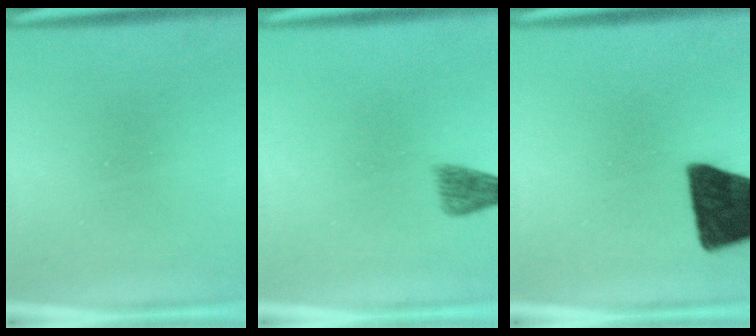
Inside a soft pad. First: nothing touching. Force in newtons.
{"total": 2.1}
{"total": 16.8}